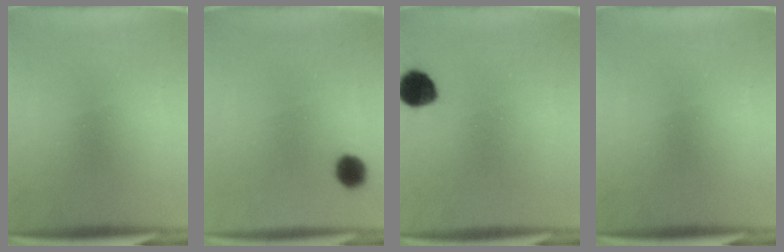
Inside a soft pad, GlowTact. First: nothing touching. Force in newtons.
{"total": 4.1}
{"total": 7.5}
{"total": 0.0}